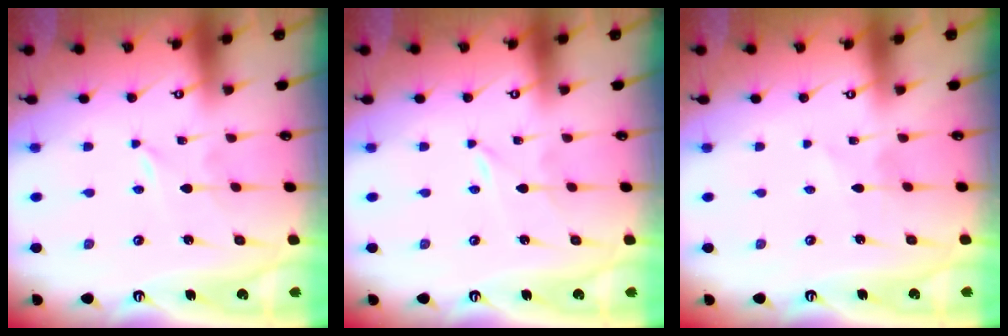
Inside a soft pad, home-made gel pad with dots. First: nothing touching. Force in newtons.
{"total": 0.0}
{"total": 1.4, "press": 1.4, "slide": 0.2}